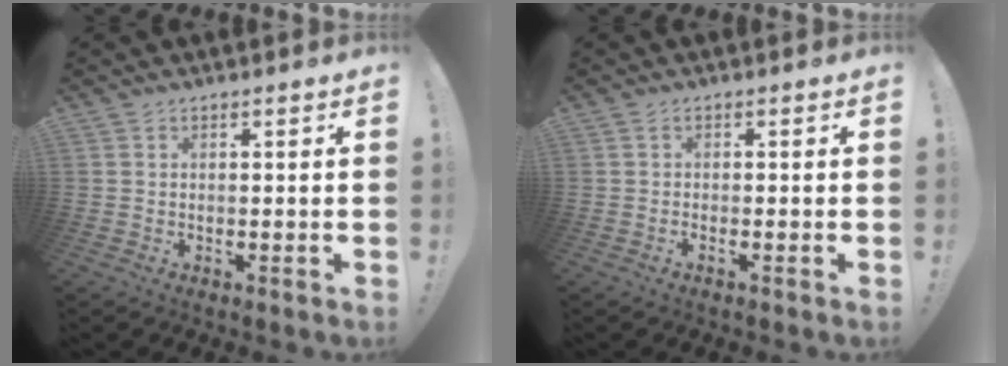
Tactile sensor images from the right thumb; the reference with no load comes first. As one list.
[{"total": 1.1, "force": [-0.6, -0.1, 0.9], "torque": [-0.022, 0.000, -0.010]}]